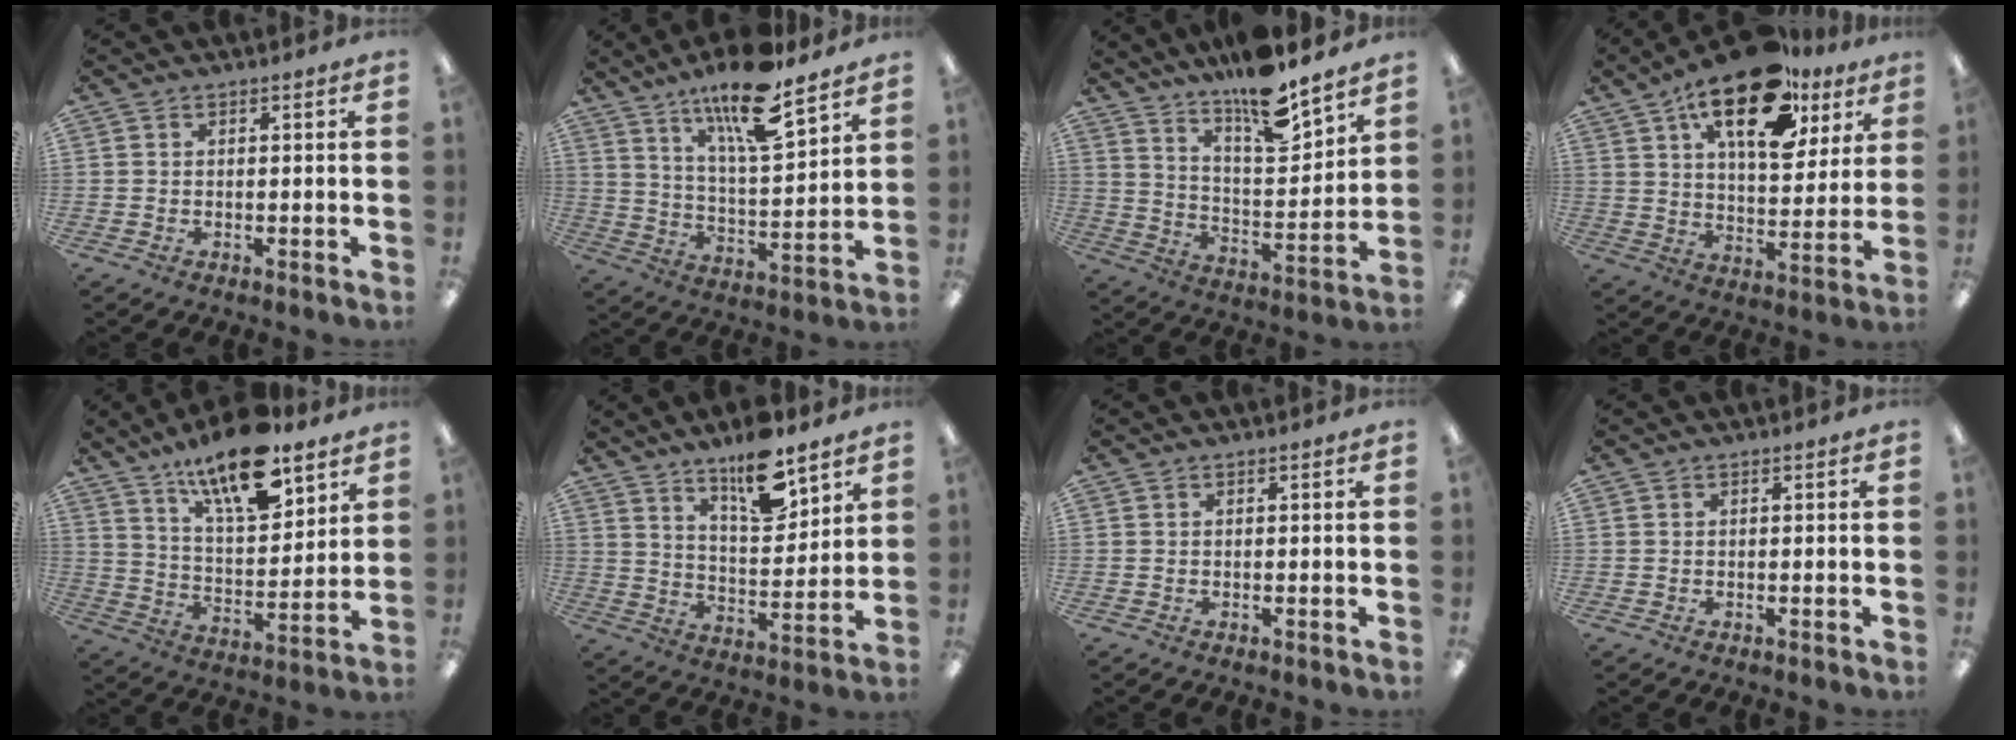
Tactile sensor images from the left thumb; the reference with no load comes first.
{"total": 16.4, "force": [12.4, 3.7, 10.1], "torque": [-0.170, -0.071, 0.203]}
{"total": 14.0, "force": [12.1, 2.7, 6.6], "torque": [-0.111, -0.092, 0.206]}
{"total": 21.6, "force": [12.9, 10.0, 14.2], "torque": [-0.218, -0.057, 0.214]}
{"total": 17.9, "force": [13.1, 6.2, 10.6], "torque": [-0.172, -0.076, 0.218]}
{"total": 13.5, "force": [10.1, 4.7, 7.8], "torque": [-0.110, -0.064, 0.172]}
{"total": 0.0}
{"total": 0.0}